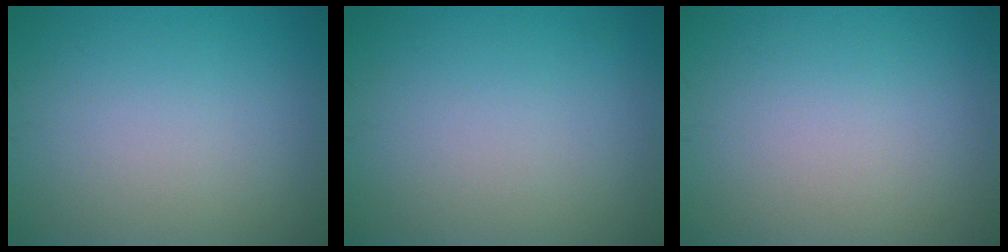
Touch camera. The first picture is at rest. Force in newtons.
{"total": 0.0}
{"total": 0.0}